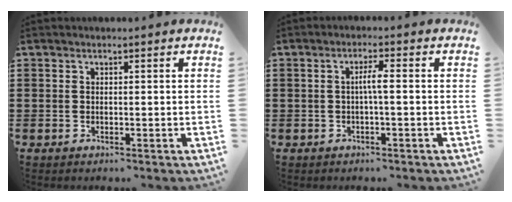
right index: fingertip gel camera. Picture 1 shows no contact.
{"total": 2.5, "force": [-0.3, 0.1, 2.5], "torque": [-0.047, 0.000, -0.008]}